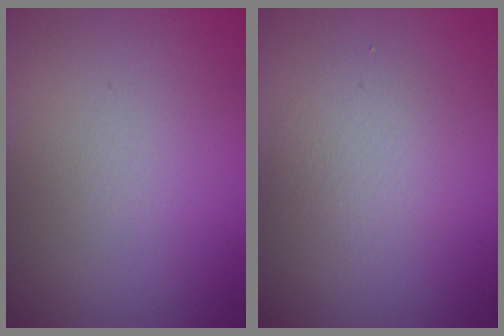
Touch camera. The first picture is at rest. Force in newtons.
{"total": 2.3, "press": 2.3, "slide": 0.1}